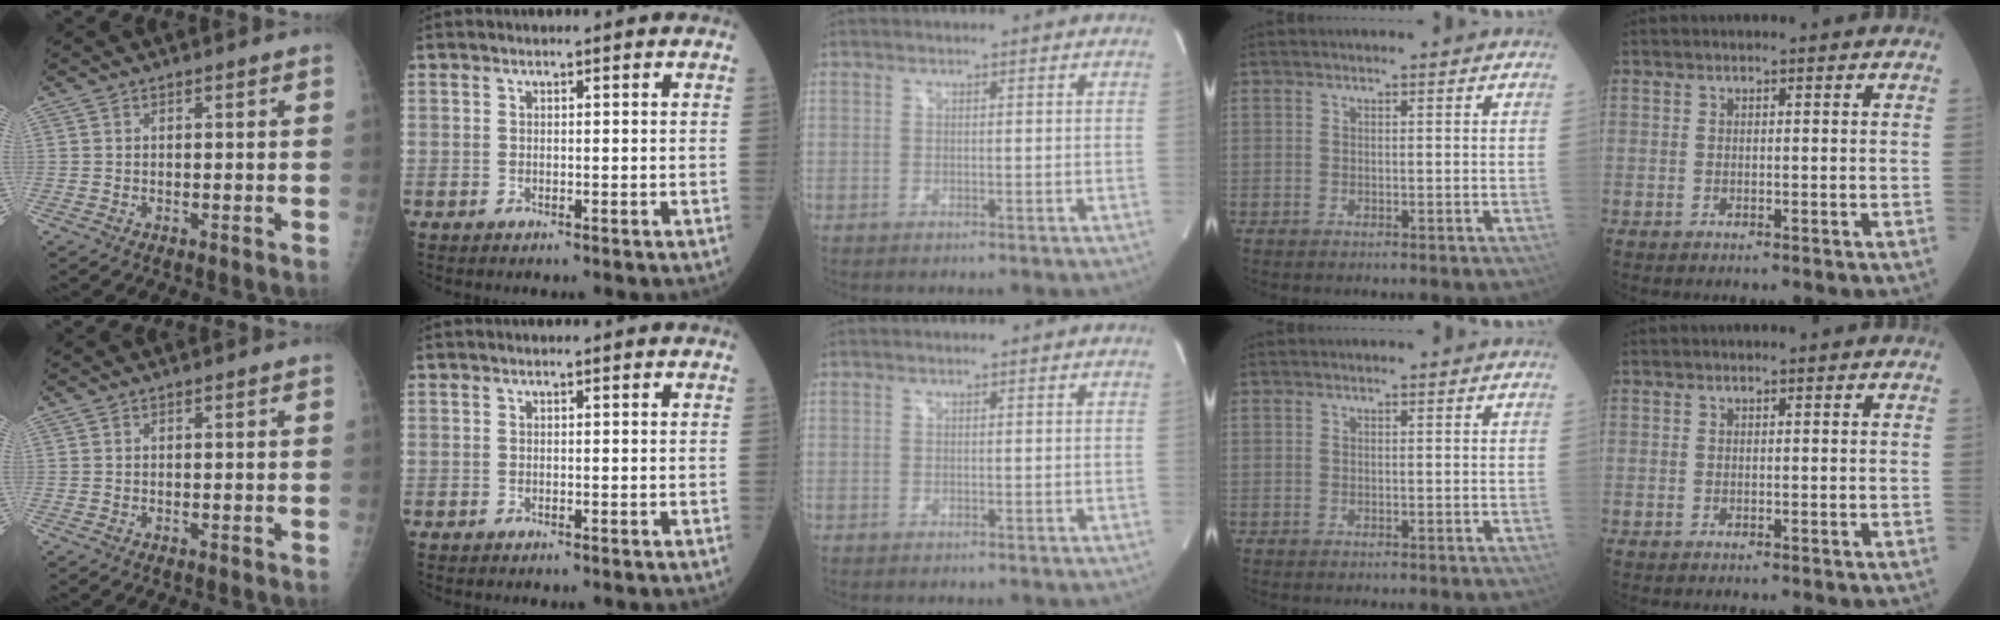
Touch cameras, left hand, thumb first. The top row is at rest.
{}